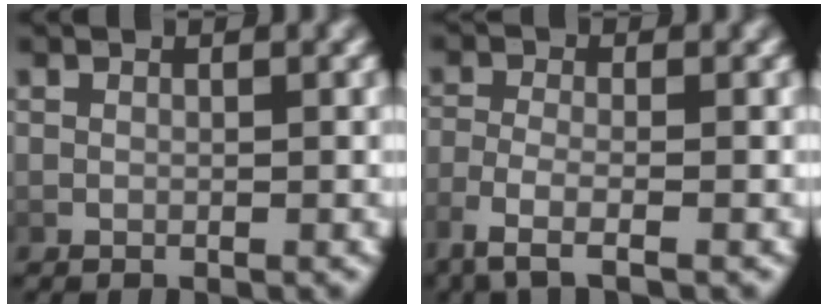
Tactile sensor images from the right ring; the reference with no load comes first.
{"total": 3.4, "force": [-1.8, 1.0, 2.7], "torque": [-0.071, -0.013, -0.025]}